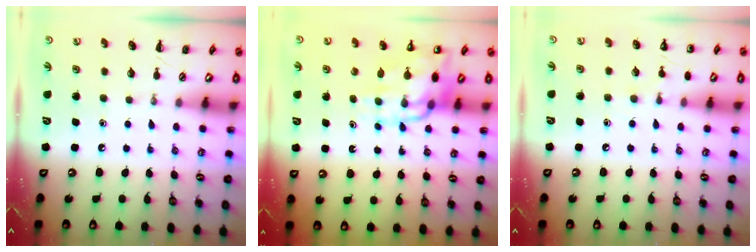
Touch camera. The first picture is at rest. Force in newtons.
{"total": 13.6, "press": 13.3, "slide": 3.0}
{"total": 6.0, "press": 5.7, "slide": 1.9}